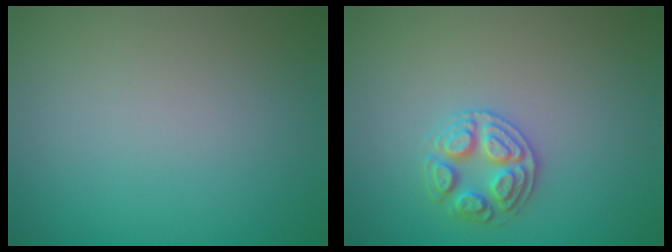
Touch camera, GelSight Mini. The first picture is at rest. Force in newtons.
{"total": 2.6, "press": 2.6, "slide": 0.4}